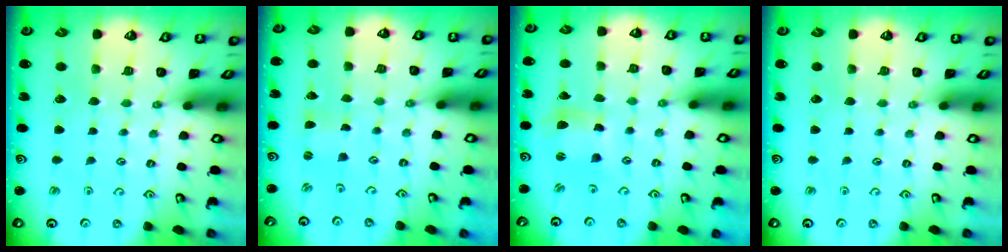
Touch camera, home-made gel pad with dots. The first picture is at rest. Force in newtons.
{"total": 1.0, "press": 1.0, "slide": 0.3}
{"total": 5.4, "press": 5.4, "slide": 1.0}
{"total": 0.0}